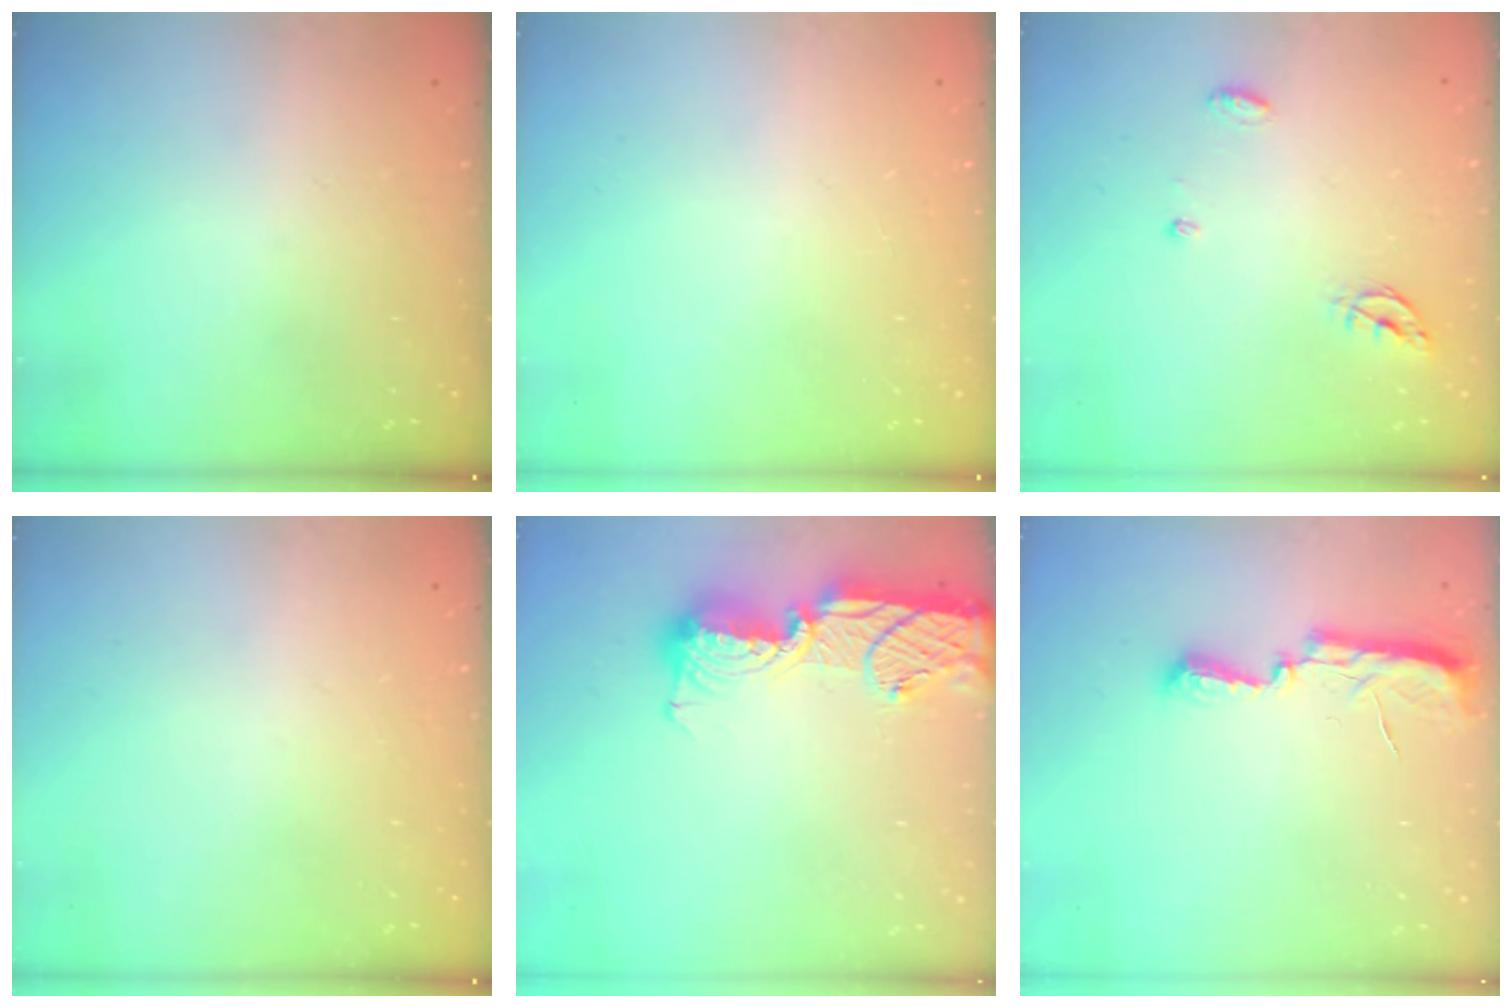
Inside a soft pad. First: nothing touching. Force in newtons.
{"total": 0.0}
{"total": 4.4, "press": 4.4, "slide": 0.4}
{"total": 0.0}
{"total": 17.0, "press": 16.3, "slide": 4.7}
{"total": 7.2, "press": 7.2, "slide": 0.7}